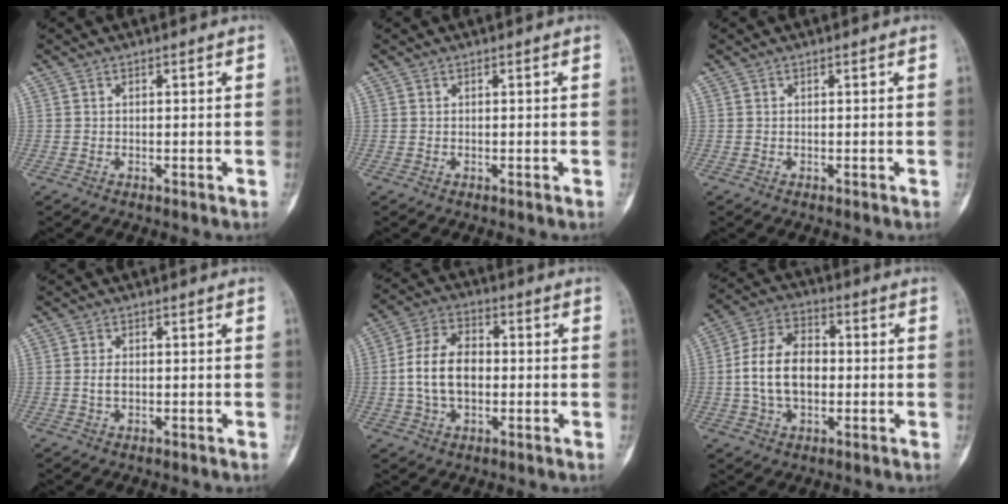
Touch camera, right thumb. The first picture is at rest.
{"total": 0.0}
{"total": 0.0}
{"total": 2.2, "force": [0.0, 1.3, 1.8], "torque": [-0.035, 0.000, 0.000]}
{"total": 11.1, "force": [-0.5, 7.2, 8.5], "torque": [-0.154, 0.021, -0.013]}
{"total": 12.6, "force": [-0.5, 8.1, 9.6], "torque": [-0.172, 0.023, -0.013]}